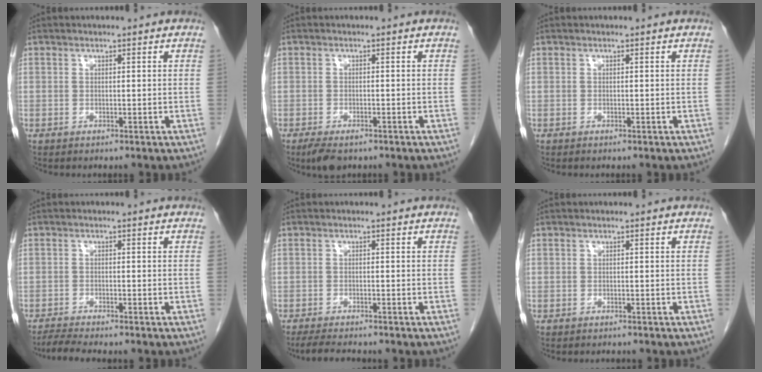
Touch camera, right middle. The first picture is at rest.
{"total": 3.8, "force": [-2.6, 1.5, 2.3], "torque": [-0.043, -0.007, -0.039]}
{"total": 0.0}
{"total": 3.9, "force": [-3.5, -0.3, 1.7], "torque": [-0.035, -0.017, -0.059]}
{"total": 4.5, "force": [-4.1, 0.4, 1.9], "torque": [-0.038, -0.018, -0.066]}
{"total": 0.9, "force": [-0.8, 0.3, -0.1], "torque": [-0.009, -0.004, -0.014]}